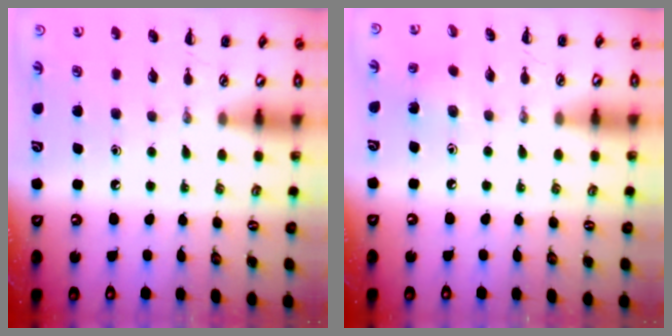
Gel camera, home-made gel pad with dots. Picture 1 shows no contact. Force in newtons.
{"total": 4.9, "press": 4.8, "slide": 1.1}